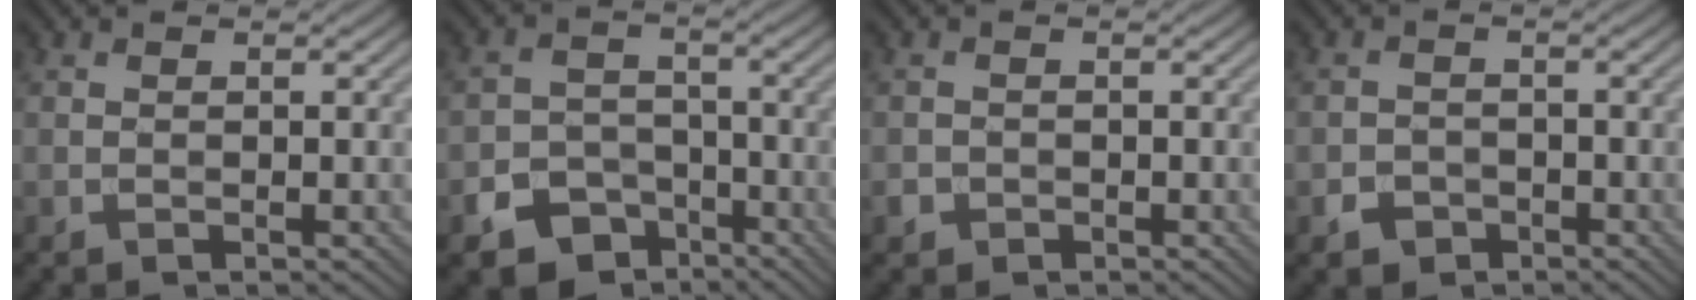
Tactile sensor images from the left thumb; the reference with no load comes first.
{"total": 7.4, "force": [-4.8, 5.1, 2.4], "torque": [-0.037, -0.013, -0.085]}
{"total": 1.4, "force": [-0.7, 1.1, 0.3], "torque": [-0.004, -0.005, -0.016]}
{"total": 2.5, "force": [-1.5, 1.9, 0.7], "torque": [-0.009, -0.003, -0.032]}